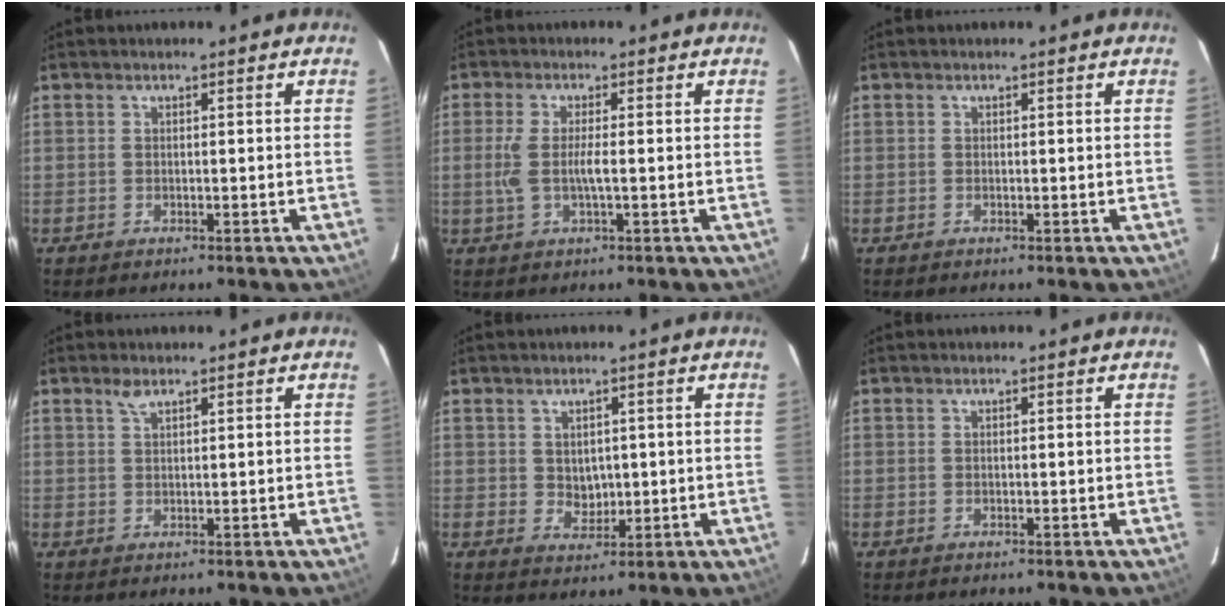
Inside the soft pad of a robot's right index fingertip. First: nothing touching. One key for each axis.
{"total": 5.0, "fx": -0.5, "fy": 0.9, "fz": 4.9, "tx": -0.103, "ty": -0.002, "tz": -0.009}
{"total": 0.0}
{"total": 1.5, "fx": 1.1, "fy": 0.5, "fz": 0.9, "tx": -0.016, "ty": 0.004, "tz": 0.021}
{"total": 3.6, "fx": 0.5, "fy": 3.0, "fz": 1.9, "tx": -0.029, "ty": 0.002, "tz": 0.016}
{"total": 0.0}